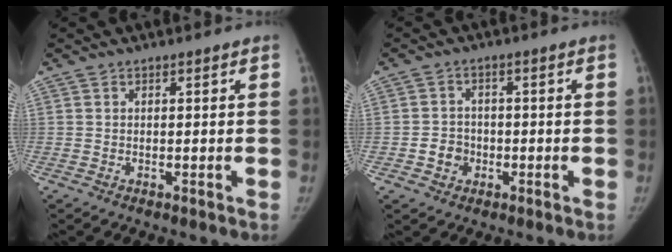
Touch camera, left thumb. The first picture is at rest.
{"total": 3.8, "force": [-1.1, 3.4, 1.2], "torque": [0.000, 0.010, -0.019]}